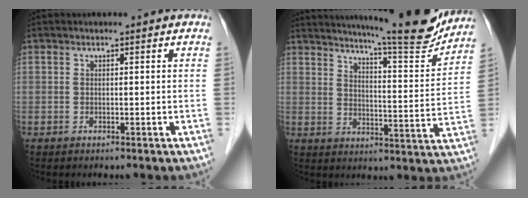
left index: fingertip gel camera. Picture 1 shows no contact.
{"total": 16.6, "force": [15.2, 0.3, 6.7], "torque": [-0.103, -0.044, 0.199]}